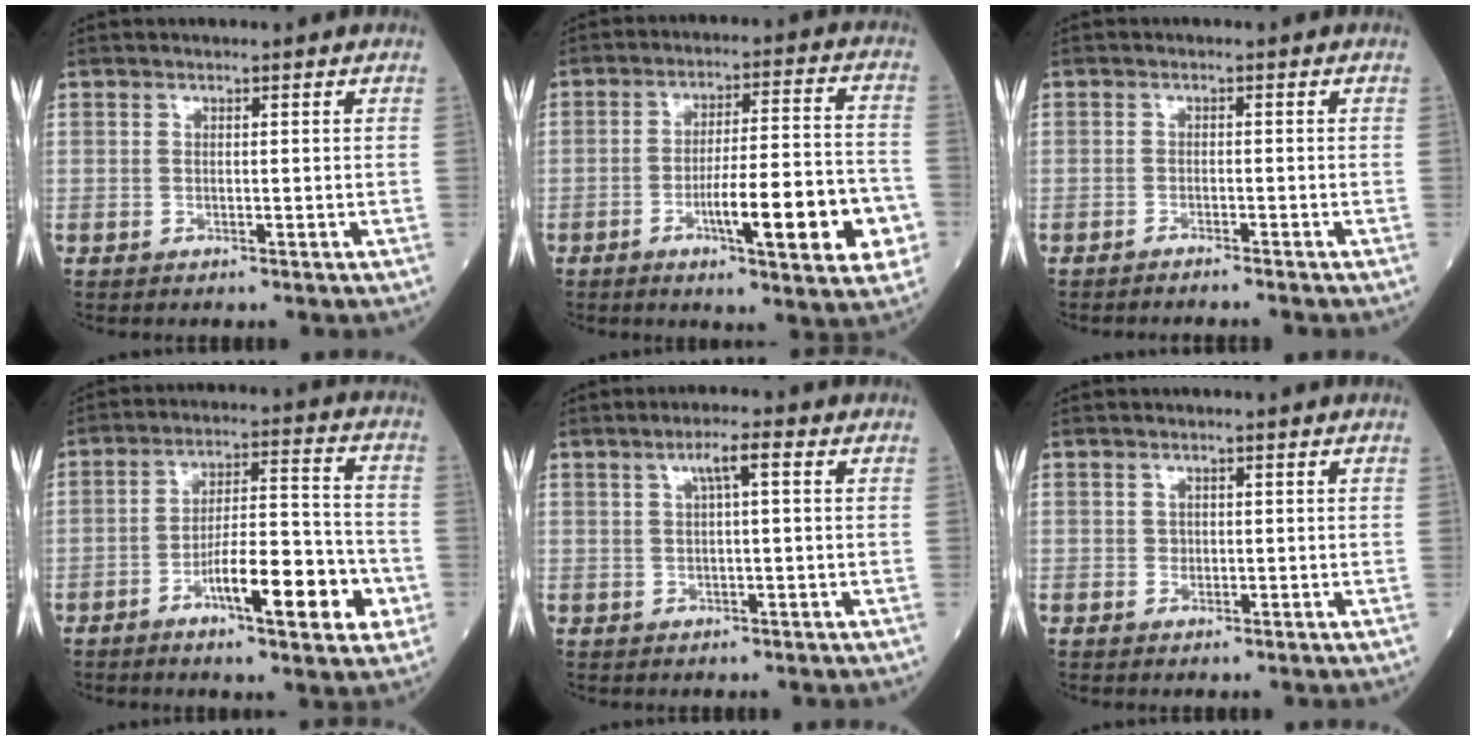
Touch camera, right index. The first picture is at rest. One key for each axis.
{"total": 15.1, "fx": -5.1, "fy": 2.0, "fz": 14.0, "tx": -0.204, "ty": 0.003, "tz": -0.072}
{"total": 3.1, "fx": -2.9, "fy": -0.4, "fz": 0.9, "tx": -0.008, "ty": 0.000, "tz": -0.038}
{"total": 13.1, "fx": -5.3, "fy": 2.7, "fz": 11.7, "tx": -0.185, "ty": 0.013, "tz": -0.083}
{"total": 3.2, "fx": 1.1, "fy": 0.2, "fz": 3.0, "tx": -0.054, "ty": 0.011, "tz": 0.019}
{"total": 0.6, "fx": 0.0, "fy": 0.6, "fz": 0.2, "tx": 0.000, "ty": 0.002, "tz": -0.001}